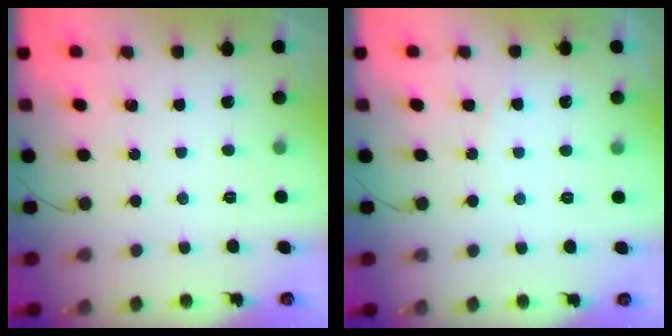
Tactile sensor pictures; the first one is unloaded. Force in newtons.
{"total": 3.5, "press": 3.5, "slide": 0.3}